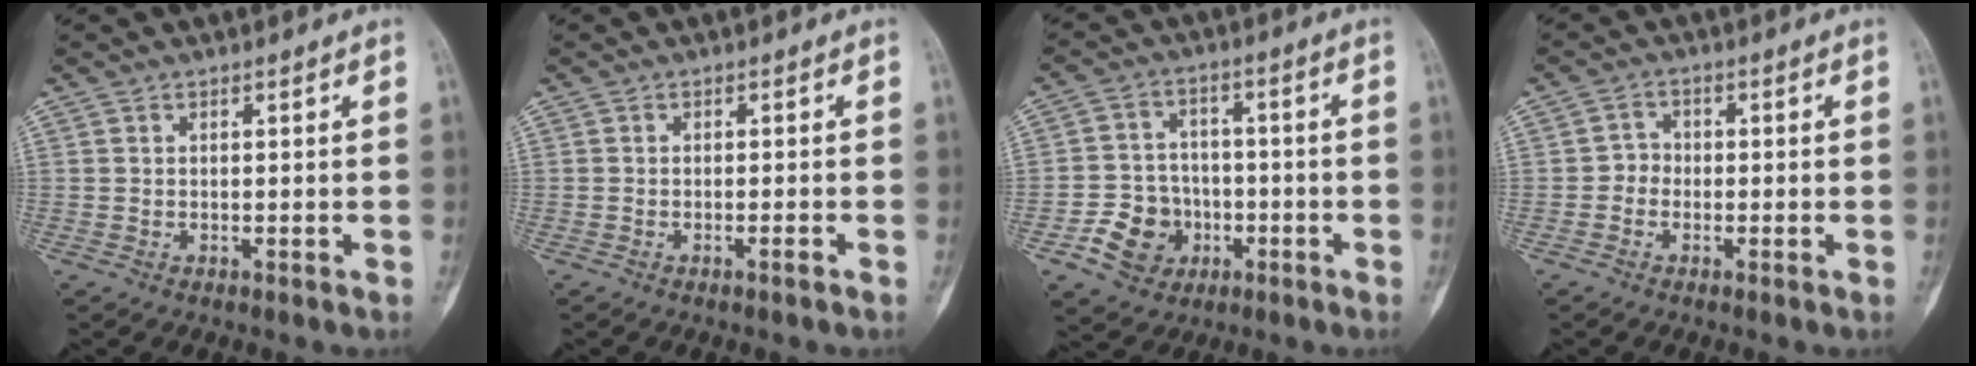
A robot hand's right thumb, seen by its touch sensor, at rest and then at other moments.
{"total": 1.0, "force": [-0.6, 0.0, 0.7], "torque": [-0.018, 0.003, -0.009]}
{"total": 9.4, "force": [-3.6, 8.1, 3.2], "torque": [-0.022, 0.028, -0.056]}
{"total": 2.5, "force": [-0.9, 2.2, 0.8], "torque": [0.007, 0.010, -0.028]}